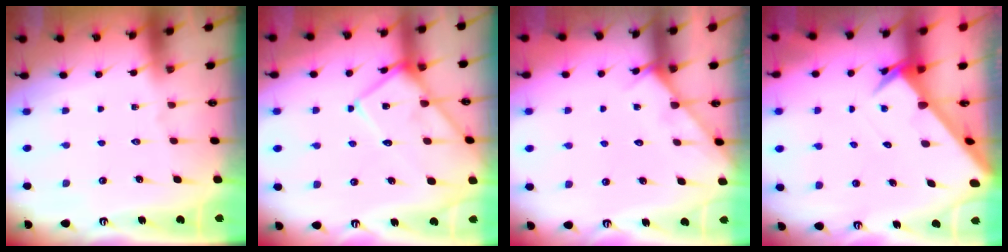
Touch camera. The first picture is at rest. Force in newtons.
{"total": 12.6, "press": 12.5, "slide": 1.2}
{"total": 5.4, "press": 5.4, "slide": 0.3}
{"total": 2.7, "press": 2.7, "slide": 0.1}